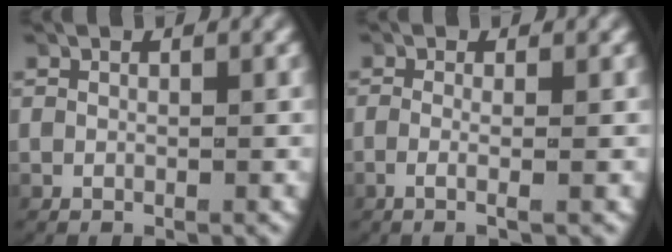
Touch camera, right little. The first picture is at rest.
{"total": 1.9, "force": [-0.9, -0.3, 1.6], "torque": [-0.051, -0.012, -0.011]}